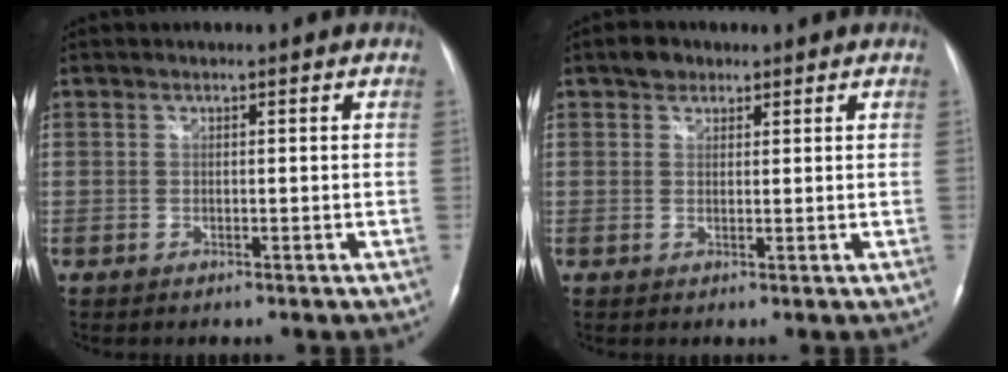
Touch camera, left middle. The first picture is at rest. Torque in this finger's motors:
{"motor_torque": [0.07, -0.04, -0.04, 0.00]}